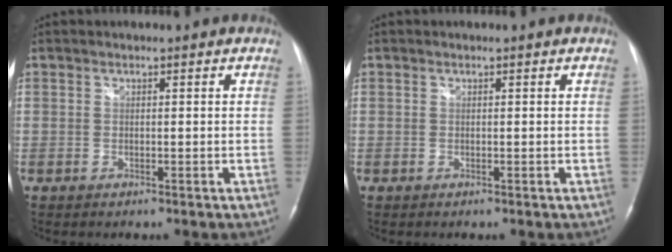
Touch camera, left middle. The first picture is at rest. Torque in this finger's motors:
{"motor_torque": [-0.02, -0.01, 0.03, 0.00]}